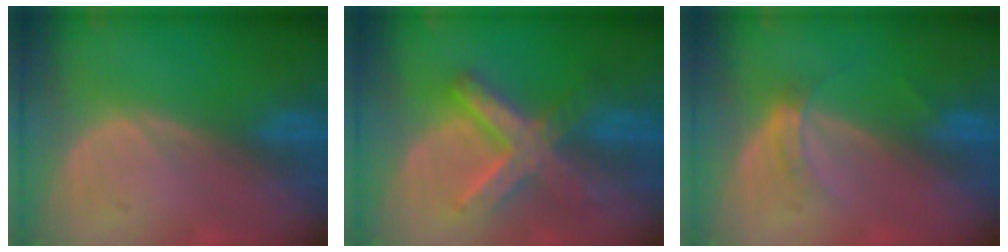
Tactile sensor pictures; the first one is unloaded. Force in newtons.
{"total": 8.7, "press": 8.7, "slide": 0.8}
{"total": 2.8, "press": 2.5, "slide": 1.3}